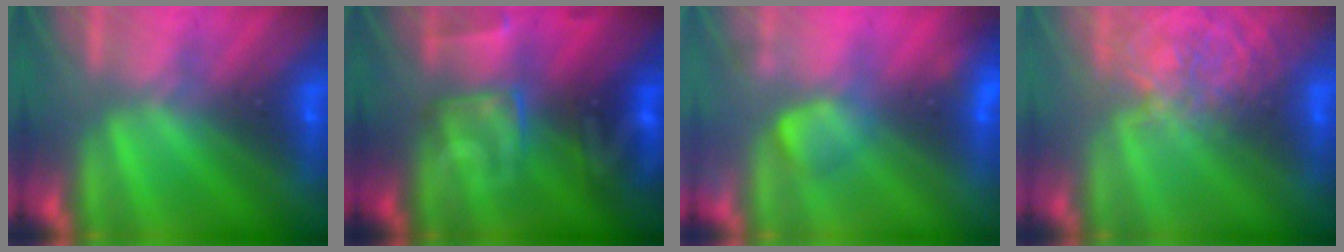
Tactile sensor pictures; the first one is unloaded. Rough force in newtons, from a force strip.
{"total": 2.8}
{"total": 2.4}
{"total": 3.9}